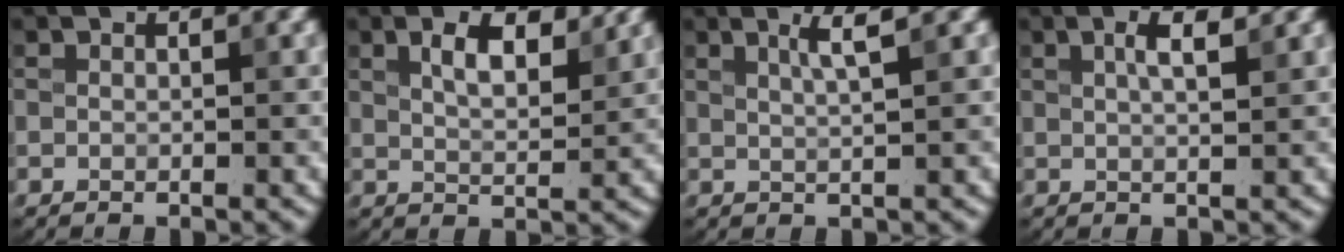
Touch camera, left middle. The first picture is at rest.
{"total": 4.2, "force": [2.2, 1.5, 3.2], "torque": [-0.060, 0.002, 0.039]}
{"total": 2.4, "force": [1.2, 0.4, 2.0], "torque": [-0.029, 0.004, 0.017]}
{"total": 2.6, "force": [1.3, 0.7, 2.2], "torque": [-0.030, 0.007, 0.019]}